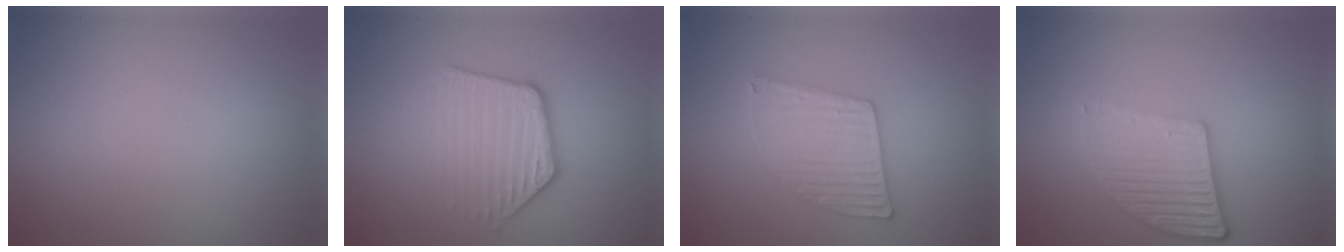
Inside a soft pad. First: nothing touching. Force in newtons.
{"total": 4.0, "press": 2.9, "slide": 2.8}
{"total": 3.0, "press": 3.0, "slide": 0.2}
{"total": 5.5, "press": 4.0, "slide": 3.8}